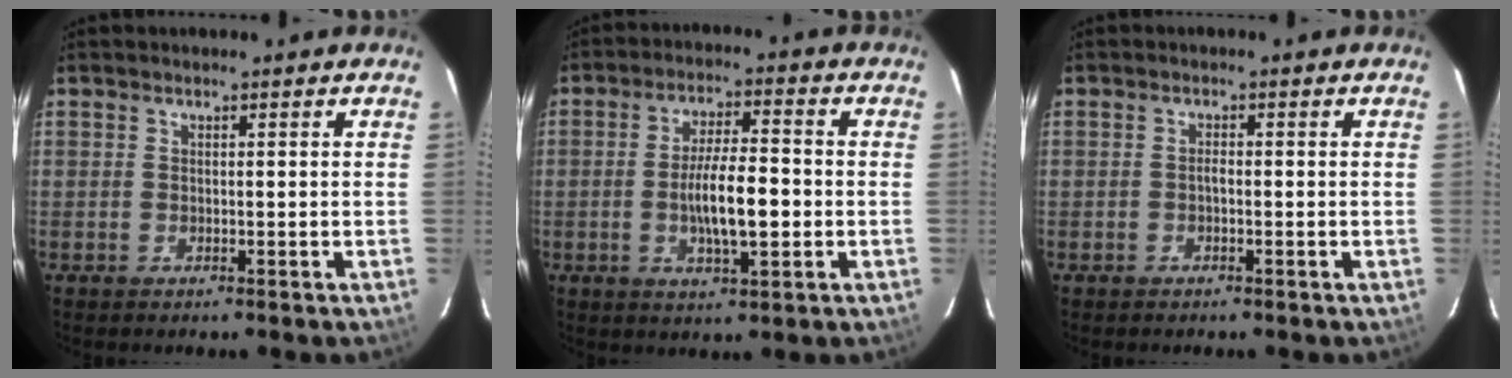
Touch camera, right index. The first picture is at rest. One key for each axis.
{"total": 9.3, "fx": -1.7, "fy": 2.3, "fz": 8.9, "tx": -0.162, "ty": -0.005, "tz": -0.025}
{"total": 0.8, "fx": -0.4, "fy": 0.3, "fz": 0.6, "tx": -0.012, "ty": 0.006, "tz": -0.008}